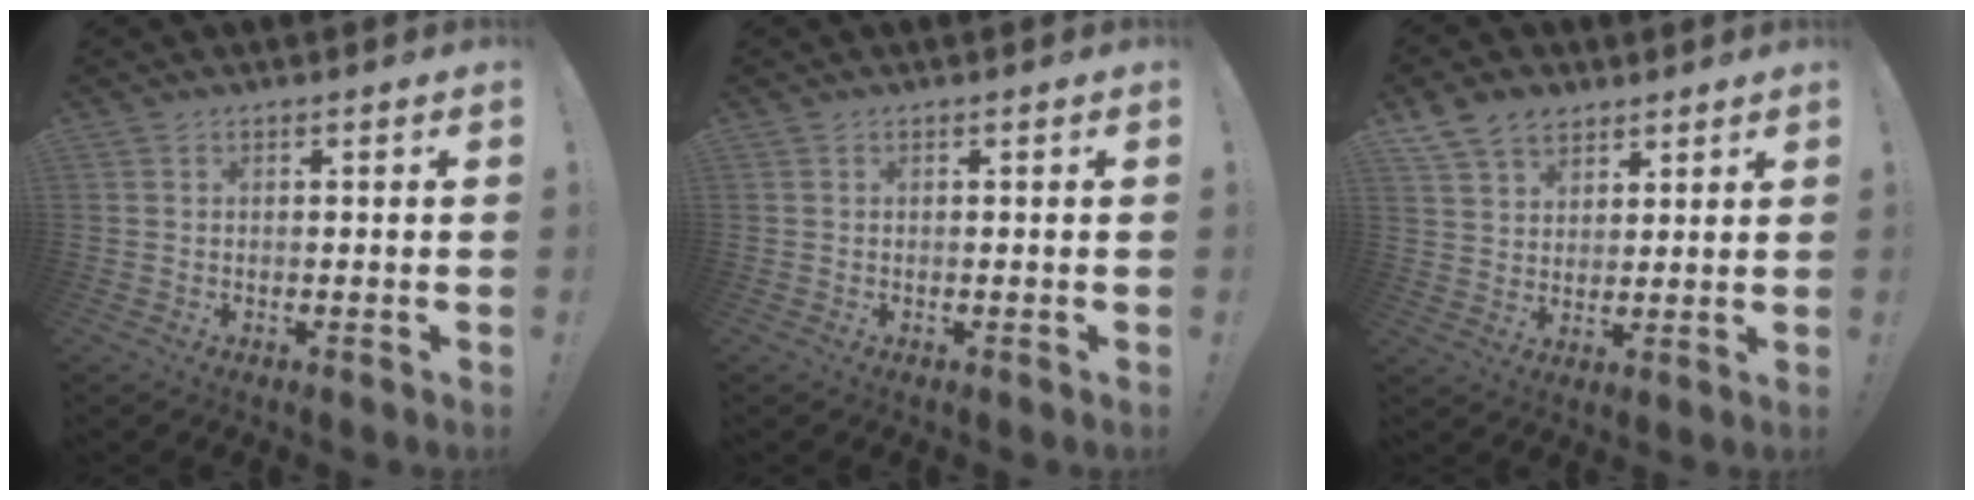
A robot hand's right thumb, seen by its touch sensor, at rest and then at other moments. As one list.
[{"total": 0.0}, {"total": 9.7, "force": [6.4, 6.5, 3.2], "torque": [-0.052, -0.038, 0.126]}]